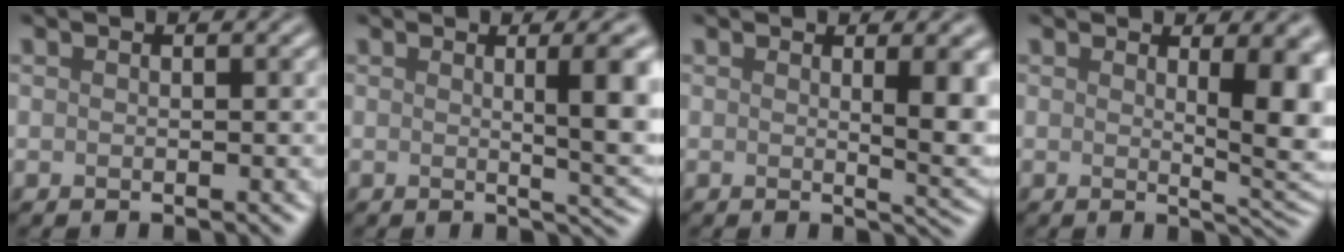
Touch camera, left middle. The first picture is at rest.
{"total": 5.9, "force": [0.9, 1.4, 5.7], "torque": [-0.063, 0.004, 0.012]}
{"total": 4.7, "force": [0.9, 1.2, 4.5], "torque": [-0.050, -0.004, 0.015]}
{"total": 6.4, "force": [1.3, 1.8, 6.0], "torque": [-0.065, -0.009, 0.024]}